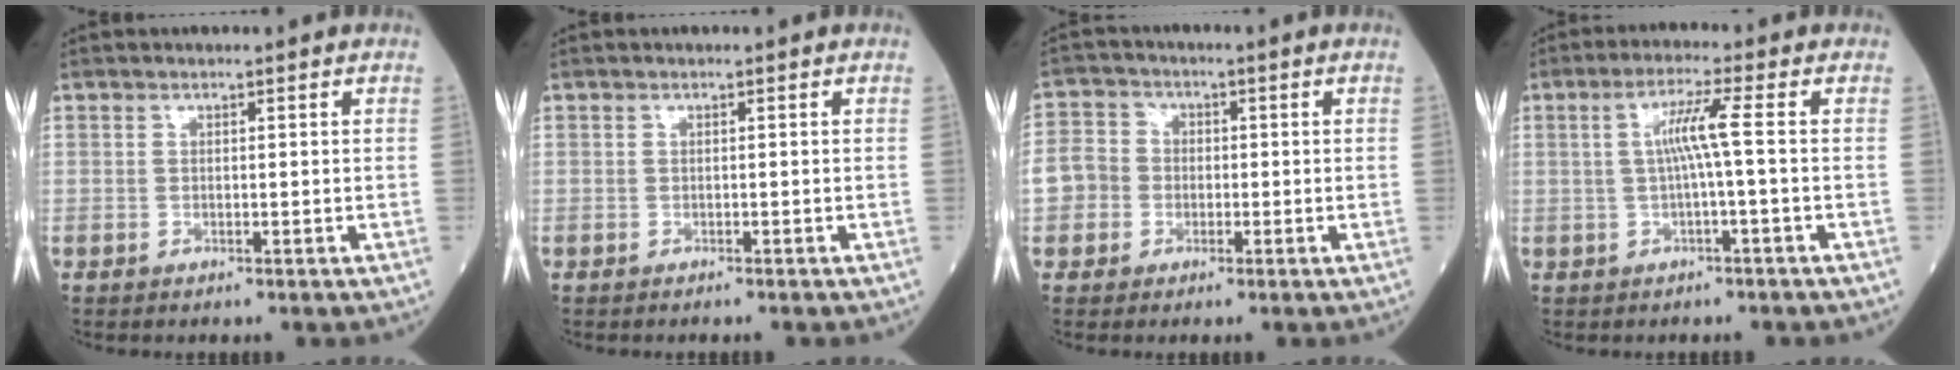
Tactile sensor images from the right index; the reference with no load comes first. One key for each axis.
{"total": 0.5, "fx": -0.5, "fy": 0.0, "fz": 0.2, "tx": 0.000, "ty": 0.000, "tz": -0.007}
{"total": 5.3, "fx": -1.1, "fy": 4.9, "fz": 1.6, "tx": -0.043, "ty": 0.021, "tz": -0.026}
{"total": 4.7, "fx": 0.1, "fy": -0.8, "fz": 4.6, "tx": -0.088, "ty": 0.011, "tz": 0.007}